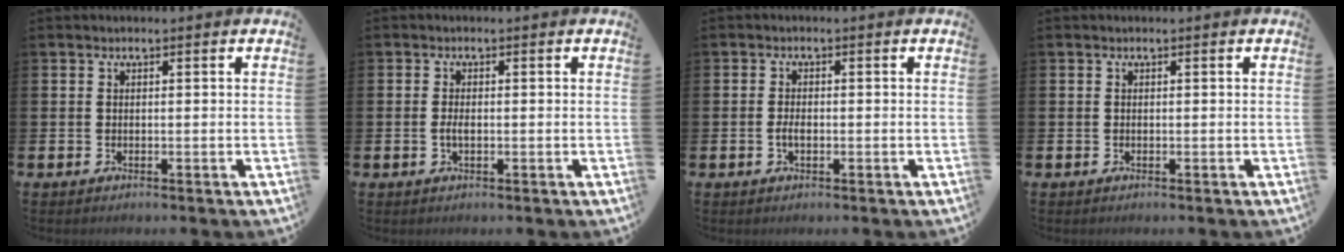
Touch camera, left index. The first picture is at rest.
{"total": 1.6, "force": [-0.3, 0.8, 1.4], "torque": [-0.017, -0.001, -0.009]}
{"total": 1.7, "force": [-0.4, 0.9, 1.4], "torque": [-0.026, 0.002, -0.008]}
{"total": 0.0}